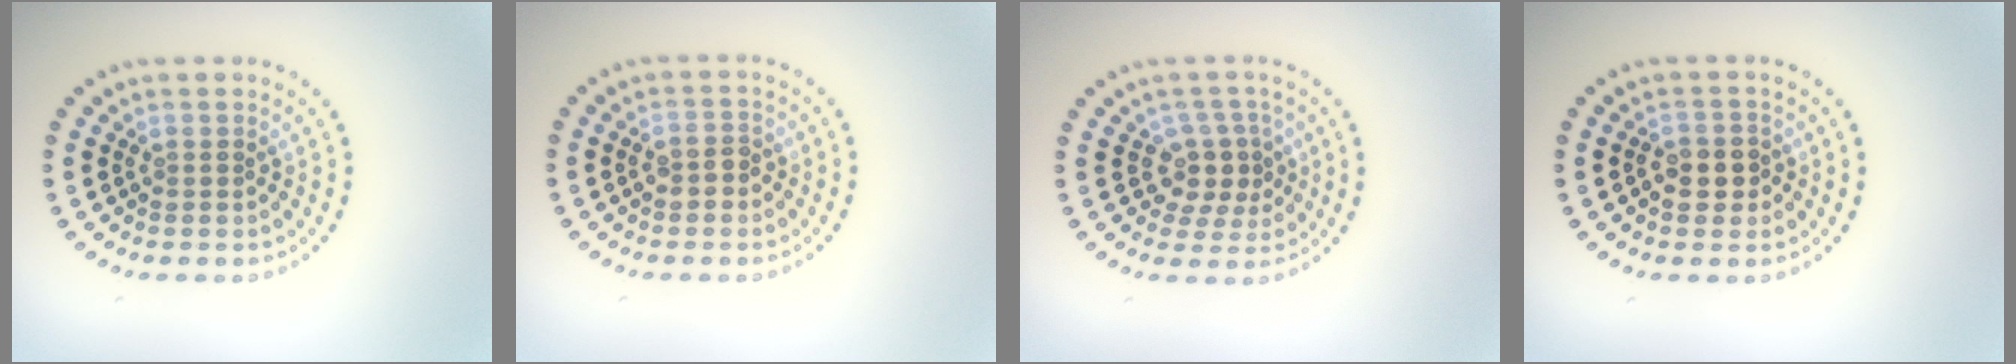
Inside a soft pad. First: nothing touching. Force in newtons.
{"total": 1.7, "press": 1.6, "slide": 0.3}
{"total": 3.0, "press": 2.5, "slide": 1.7}
{"total": 2.5, "press": 2.4, "slide": 0.6}